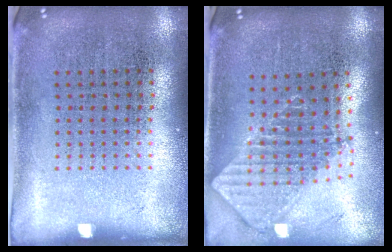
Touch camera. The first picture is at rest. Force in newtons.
{"total": 1.9, "press": 1.5, "slide": 1.2}